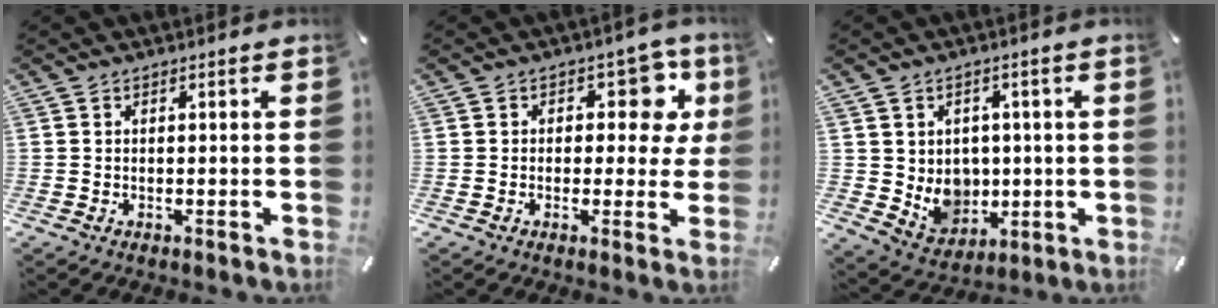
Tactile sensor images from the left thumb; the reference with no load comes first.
{"total": 10.1, "force": [3.7, 6.5, 6.7], "torque": [-0.076, -0.015, 0.060]}
{"total": 7.5, "force": [1.5, 7.2, 1.3], "torque": [-0.032, -0.021, 0.038]}